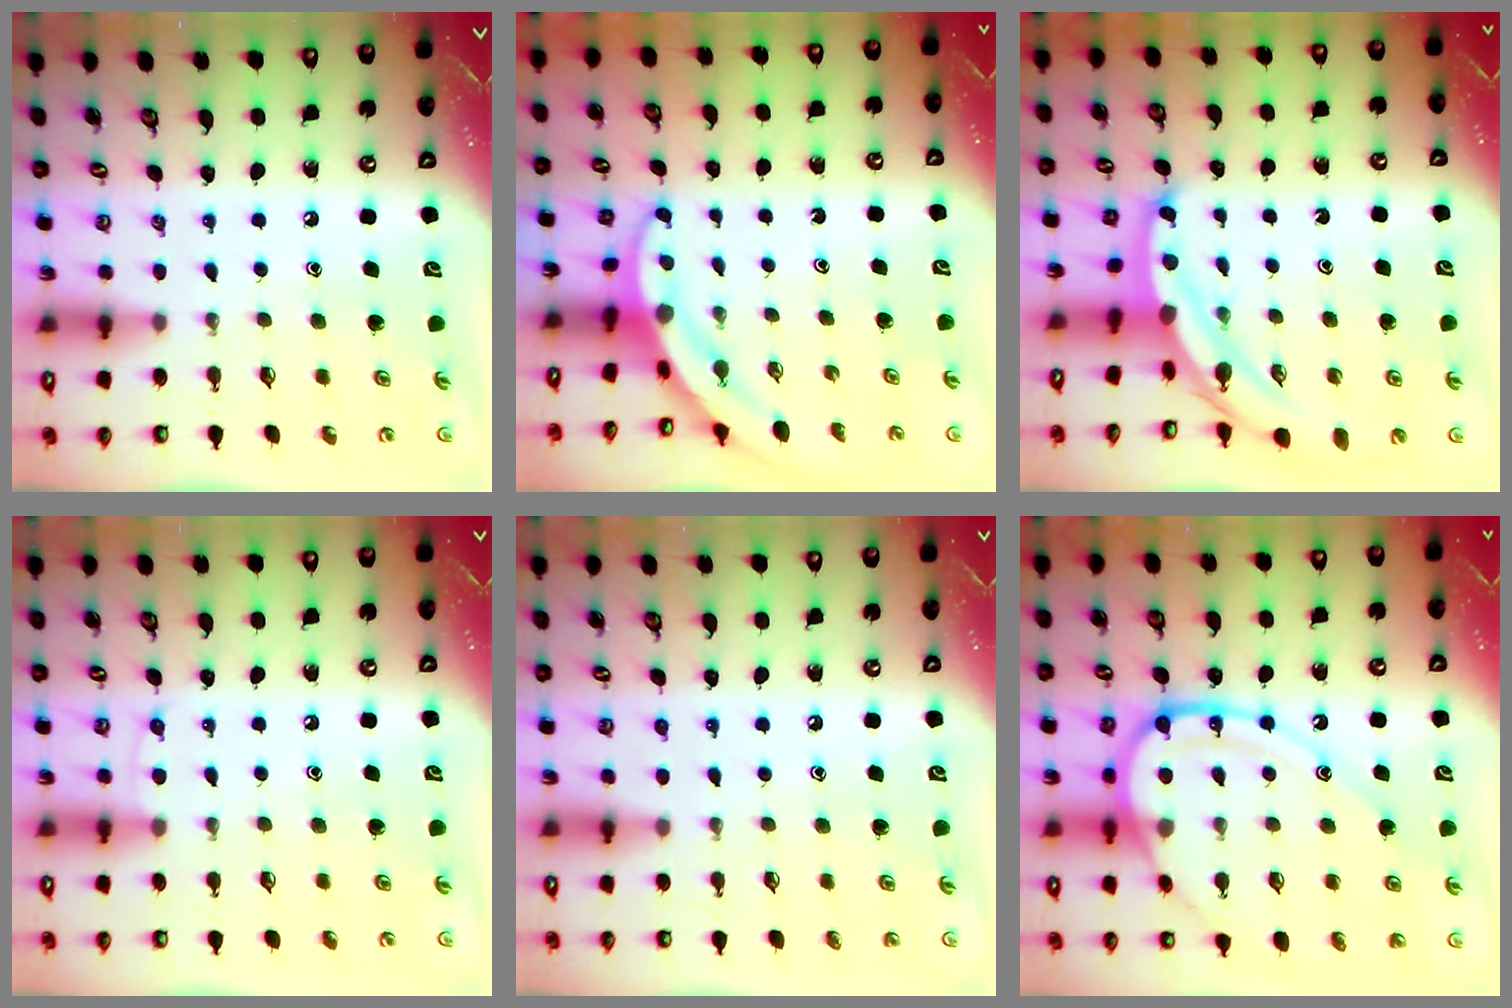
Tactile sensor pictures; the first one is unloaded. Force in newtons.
{"total": 2.8, "press": 2.8, "slide": 0.3}
{"total": 6.3, "press": 6.3, "slide": 0.6}
{"total": 5.1, "press": 5.1, "slide": 0.7}
{"total": 3.8, "press": 3.8, "slide": 0.4}
{"total": 15.8, "press": 15.7, "slide": 1.4}